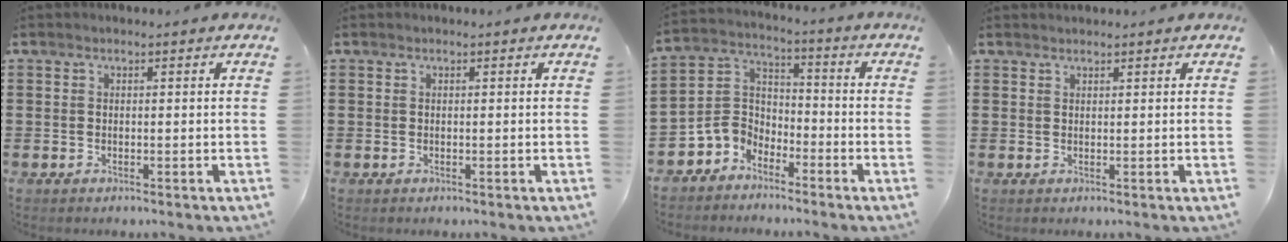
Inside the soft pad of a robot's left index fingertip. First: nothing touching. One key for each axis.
{"total": 0.0}
{"total": 5.3, "fx": -4.0, "fy": 3.5, "fz": 0.1, "tx": -0.034, "ty": 0.009, "tz": -0.089}
{"total": 0.7, "fx": 0.7, "fy": 0.1, "fz": 0.1, "tx": -0.003, "ty": -0.001, "tz": 0.014}